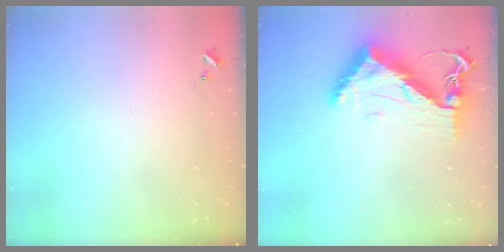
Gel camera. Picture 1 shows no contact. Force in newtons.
{"total": 11.1, "press": 11.0, "slide": 1.0}